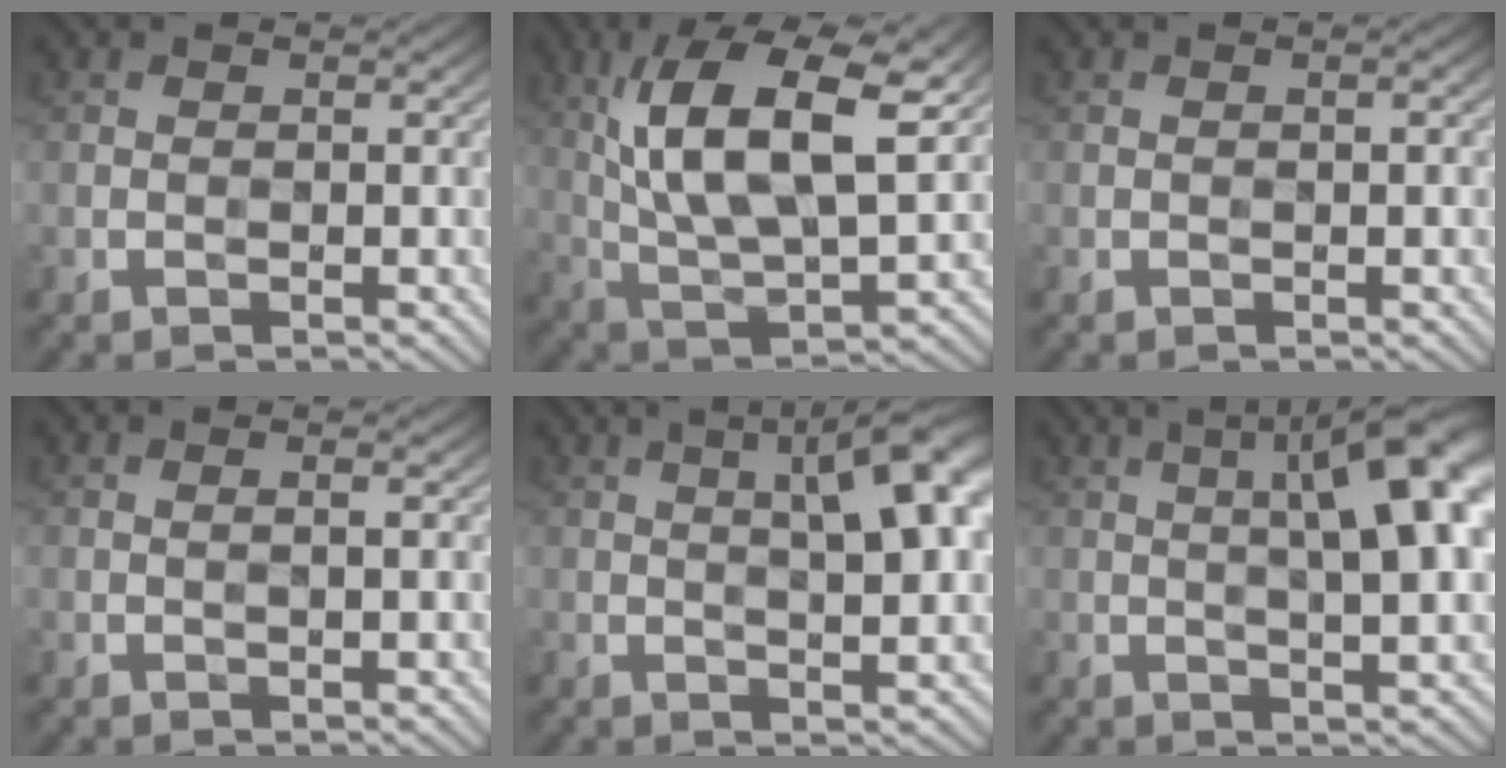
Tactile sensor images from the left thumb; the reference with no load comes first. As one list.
[{"total": 14.3, "force": [5.3, 5.4, 12.1], "torque": [-0.249, 0.015, 0.102]}, {"total": 1.4, "force": [-0.2, 0.0, 1.4], "torque": [-0.021, 0.004, -0.001]}, {"total": 1.0, "force": [-0.1, -0.3, 0.9], "torque": [-0.014, 0.004, -0.001]}, {"total": 11.5, "force": [3.4, 3.5, 10.3], "torque": [-0.121, 0.032, 0.039]}, {"total": 14.8, "force": [3.6, 4.5, 13.6], "torque": [-0.171, 0.046, 0.047]}]